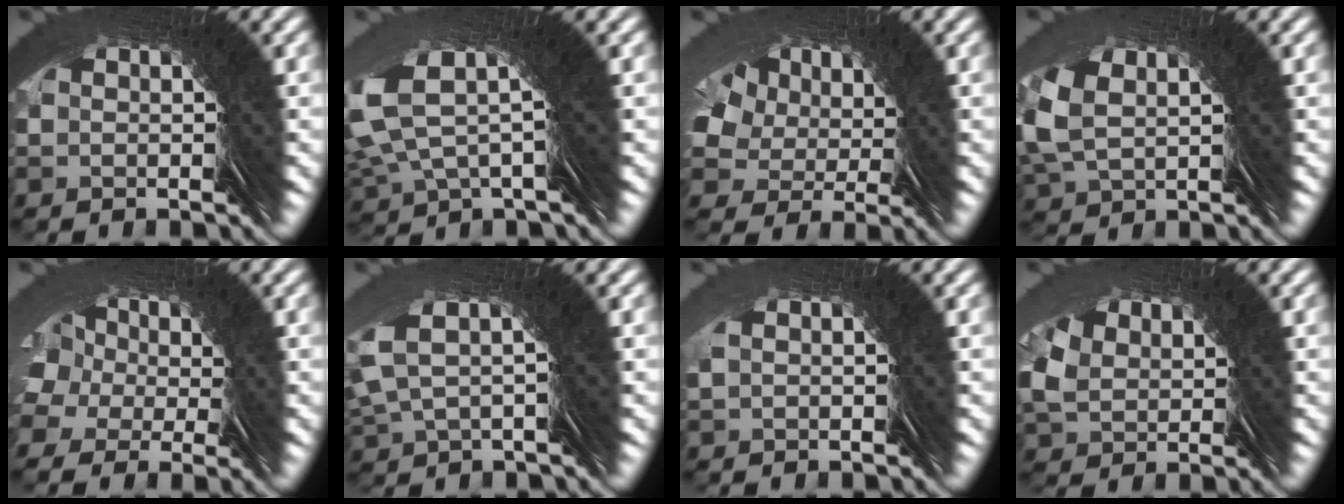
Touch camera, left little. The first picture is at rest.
{"total": 3.3, "force": [2.3, 0.7, 2.3], "torque": [-0.063, 0.025, 0.028]}
{"total": 5.3, "force": [2.5, 3.4, 3.2], "torque": [-0.053, 0.003, 0.033]}
{"total": 2.2, "force": [1.0, 1.7, 1.0], "torque": [-0.046, -0.007, 0.016]}
{"total": 6.6, "force": [3.7, 4.7, 2.9], "torque": [-0.063, 0.010, 0.045]}
{"total": 3.1, "force": [2.9, 0.3, 1.0], "torque": [-0.025, 0.026, 0.034]}
{"total": 1.3, "force": [0.5, -0.9, -0.7], "torque": [0.013, 0.008, 0.006]}
{"total": 1.6, "force": [0.9, 1.3, 0.2], "torque": [-0.016, -0.006, 0.017]}